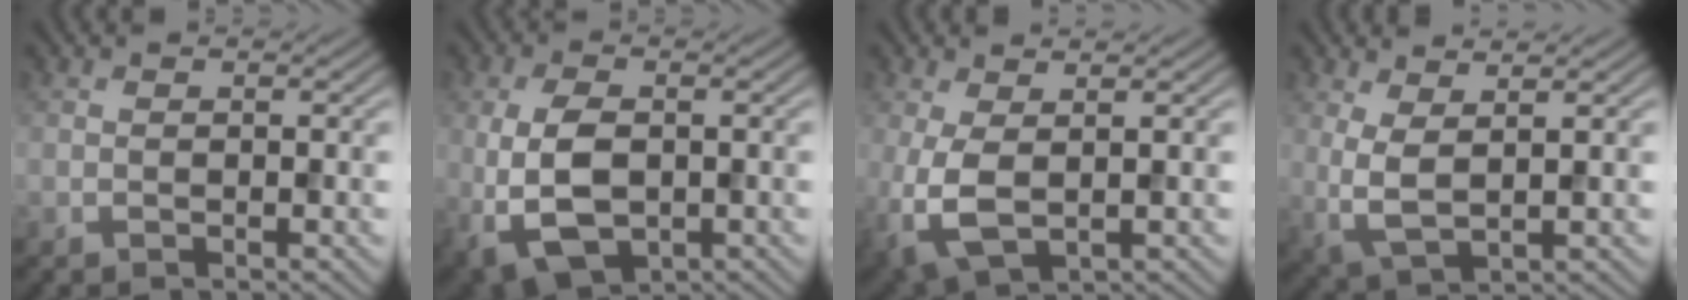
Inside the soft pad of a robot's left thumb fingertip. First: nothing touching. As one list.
[{"total": 7.6, "force": [-1.1, 4.5, 6.1], "torque": [-0.140, -0.011, -0.019]}, {"total": 4.6, "force": [-0.2, 2.3, 4.0], "torque": [-0.107, -0.002, -0.004]}, {"total": 4.1, "force": [1.6, 1.2, 3.6], "torque": [-0.089, -0.002, 0.032]}]